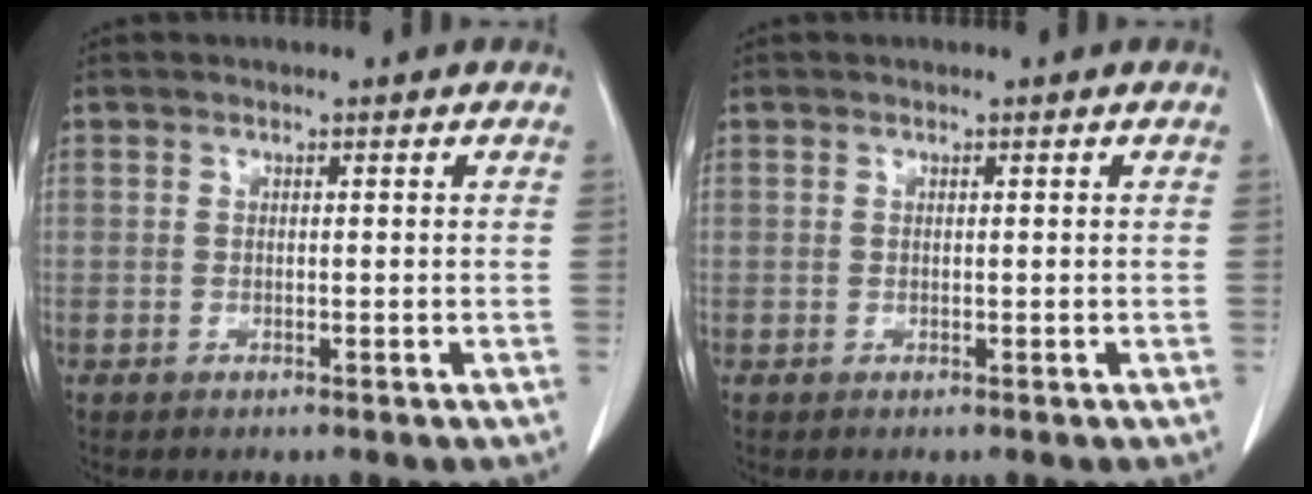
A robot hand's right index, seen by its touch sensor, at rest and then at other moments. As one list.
[{"total": 0.0}]